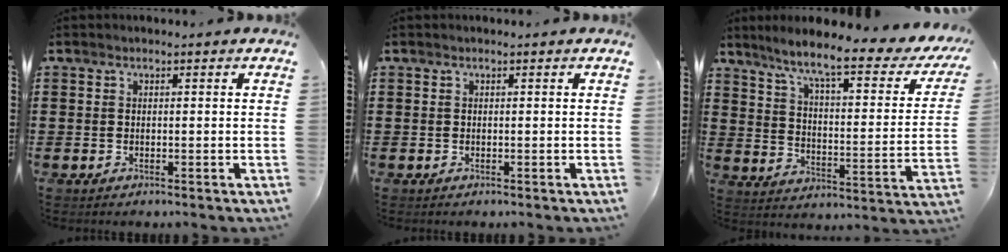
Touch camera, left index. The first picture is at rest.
{"total": 0.0}
{"total": 8.8, "force": [6.7, 0.1, 5.7], "torque": [-0.127, -0.047, 0.104]}